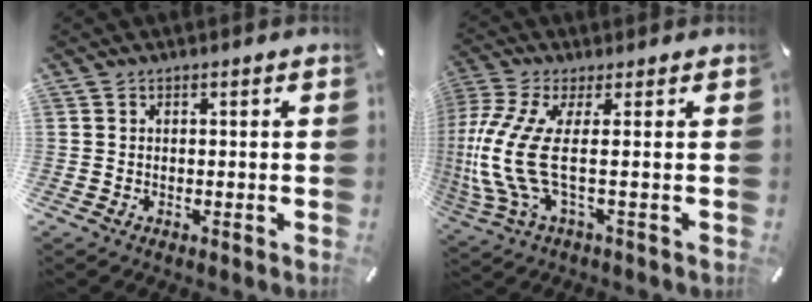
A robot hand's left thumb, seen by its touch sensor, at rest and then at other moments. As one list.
[{"total": 12.7, "force": [0.2, 2.9, 12.4], "torque": [-0.288, -0.032, -0.005]}]